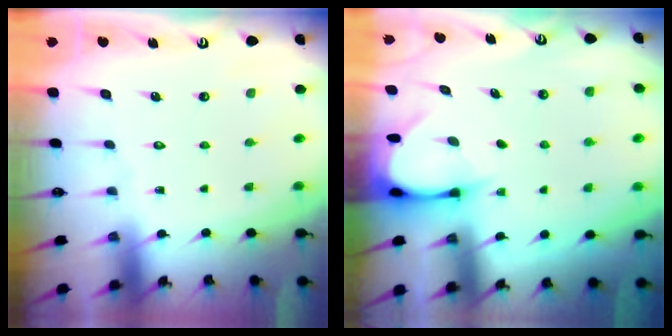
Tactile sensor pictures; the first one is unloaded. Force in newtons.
{"total": 3.7, "press": 3.7, "slide": 0.3}